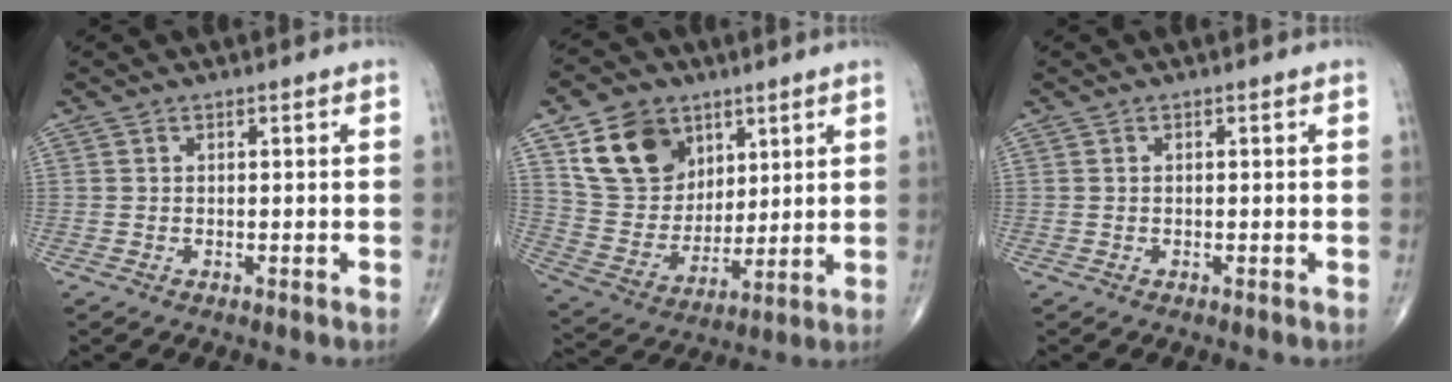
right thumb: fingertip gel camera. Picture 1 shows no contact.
{"total": 15.4, "force": [7.6, 11.4, 6.8], "torque": [-0.095, -0.029, 0.153]}
{"total": 0.0}